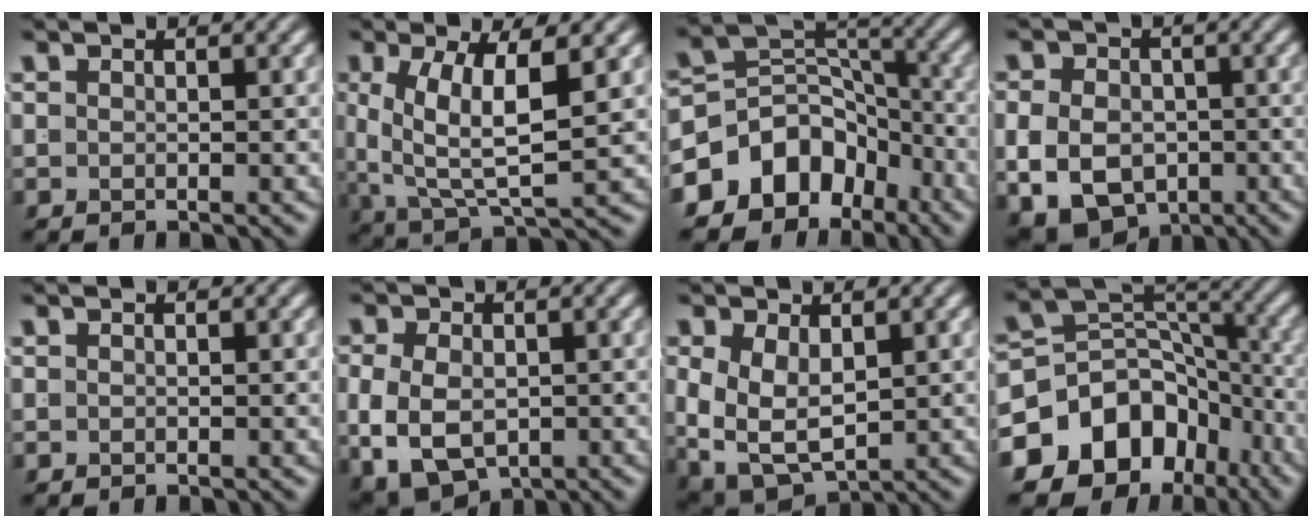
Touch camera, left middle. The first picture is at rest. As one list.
[{"total": 6.8, "force": [0.6, 3.2, 6.0], "torque": [-0.107, -0.019, 0.026]}, {"total": 13.2, "force": [-3.7, 10.6, 6.9], "torque": [-0.131, -0.037, -0.059]}, {"total": 9.9, "force": [-3.5, 8.0, 4.6], "torque": [-0.096, -0.045, -0.046]}, {"total": 0.0}, {"total": 8.1, "force": [-2.0, 6.5, 4.4], "torque": [-0.107, -0.039, -0.015]}, {"total": 8.4, "force": [-1.3, 6.8, 4.8], "torque": [-0.126, -0.047, -0.003]}, {"total": 15.4, "force": [-5.5, 11.9, 8.0], "torque": [-0.136, -0.046, -0.079]}]